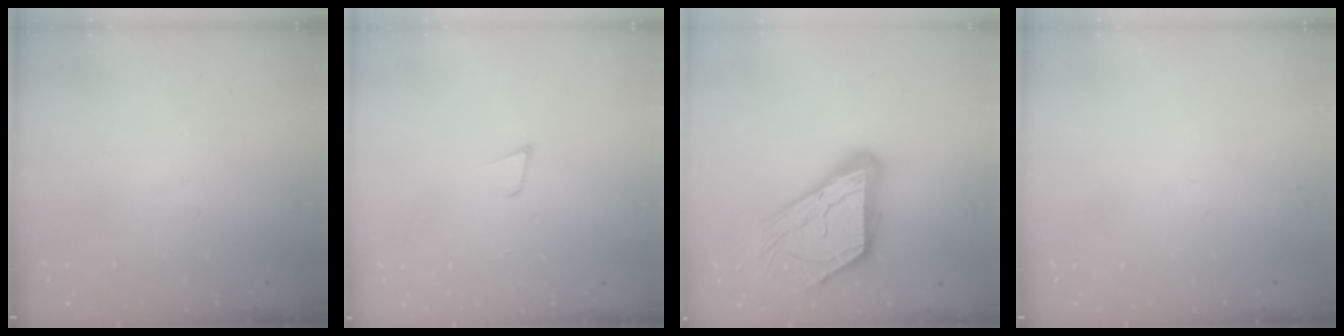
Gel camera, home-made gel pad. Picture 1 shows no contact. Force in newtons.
{"total": 3.2, "press": 1.9, "slide": 2.6}
{"total": 19.1, "press": 19.0, "slide": 1.7}
{"total": 0.0}